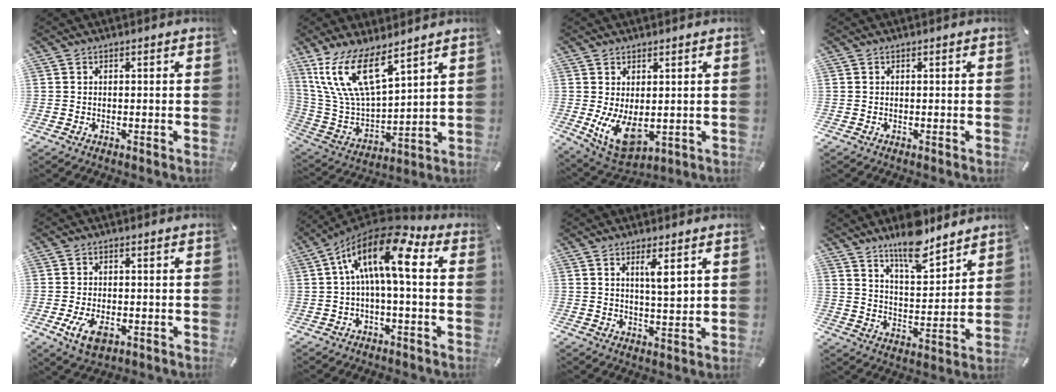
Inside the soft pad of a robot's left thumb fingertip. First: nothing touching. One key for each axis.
{"total": 16.7, "fx": 10.9, "fy": 6.8, "fz": 10.7, "tx": -0.256, "ty": -0.056, "tz": 0.196}
{"total": 9.2, "fx": 0.2, "fy": 5.2, "fz": 7.6, "tx": -0.142, "ty": -0.027, "tz": 0.007}
{"total": 0.0}
{"total": 5.9, "fx": -2.0, "fy": 3.4, "fz": 4.3, "tx": -0.103, "ty": -0.001, "tz": -0.039}
{"total": 15.6, "fx": 2.8, "fy": 5.6, "fz": 14.2, "tx": -0.265, "ty": -0.018, "tz": 0.044}
{"total": 5.6, "fx": 2.7, "fy": 1.0, "fz": 4.8, "tx": -0.078, "ty": -0.016, "tz": 0.038}
{"total": 12.3, "fx": 10.6, "fy": 4.0, "fz": 4.9, "tx": -0.075, "ty": -0.076, "tz": 0.190}